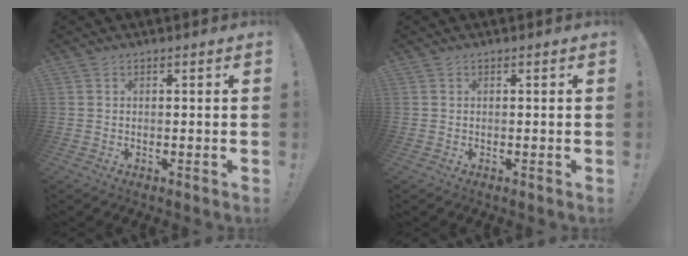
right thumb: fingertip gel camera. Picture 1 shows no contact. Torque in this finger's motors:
{"motor_torque": [-0.02, -0.16, 0.08, 0.03, 0.00]}